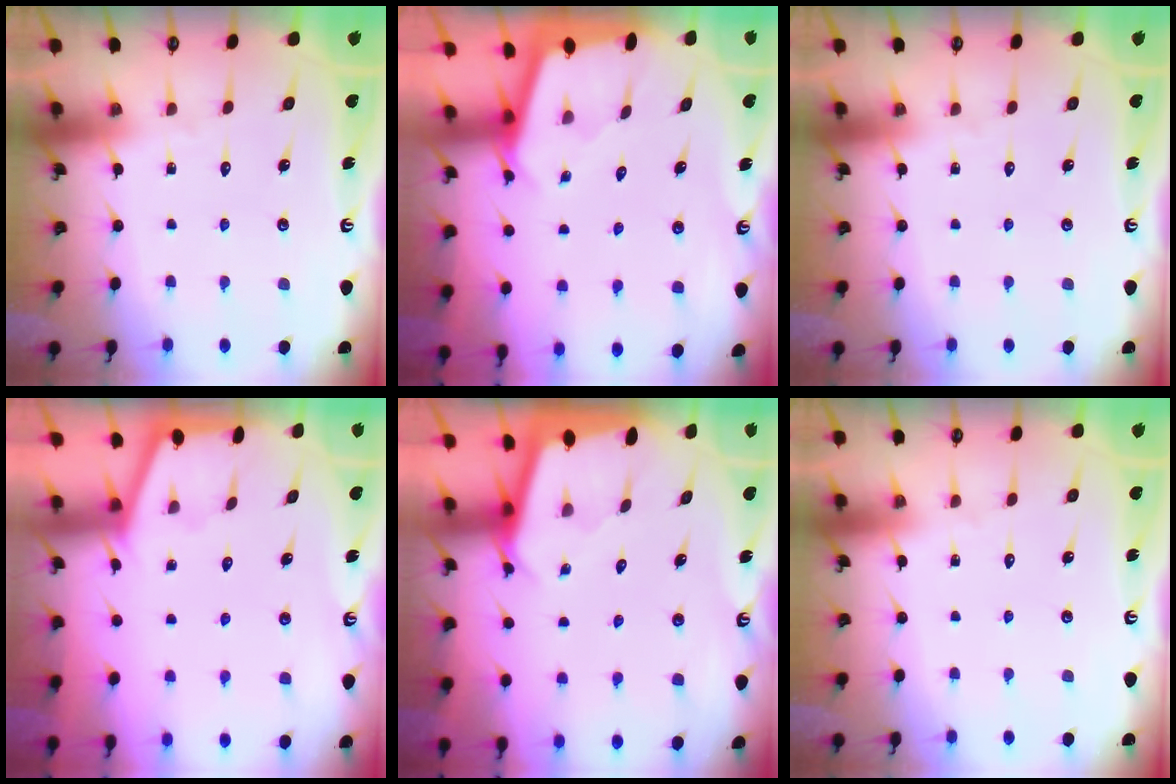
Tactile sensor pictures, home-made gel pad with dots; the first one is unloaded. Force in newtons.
{"total": 1.8, "press": 1.8, "slide": 0.2}
{"total": 0.0}
{"total": 1.3, "press": 1.3, "slide": 0.3}
{"total": 2.5, "press": 2.5, "slide": 0.1}
{"total": 0.0}